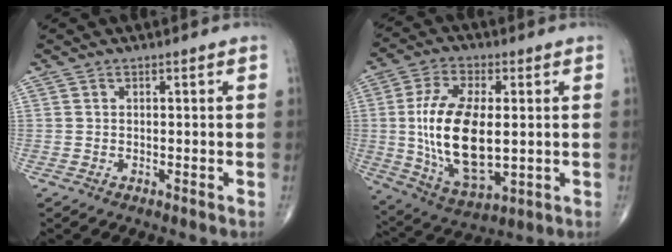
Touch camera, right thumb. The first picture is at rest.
{"total": 18.2, "force": [0.3, 8.9, 15.9], "torque": [-0.302, -0.015, 0.017]}